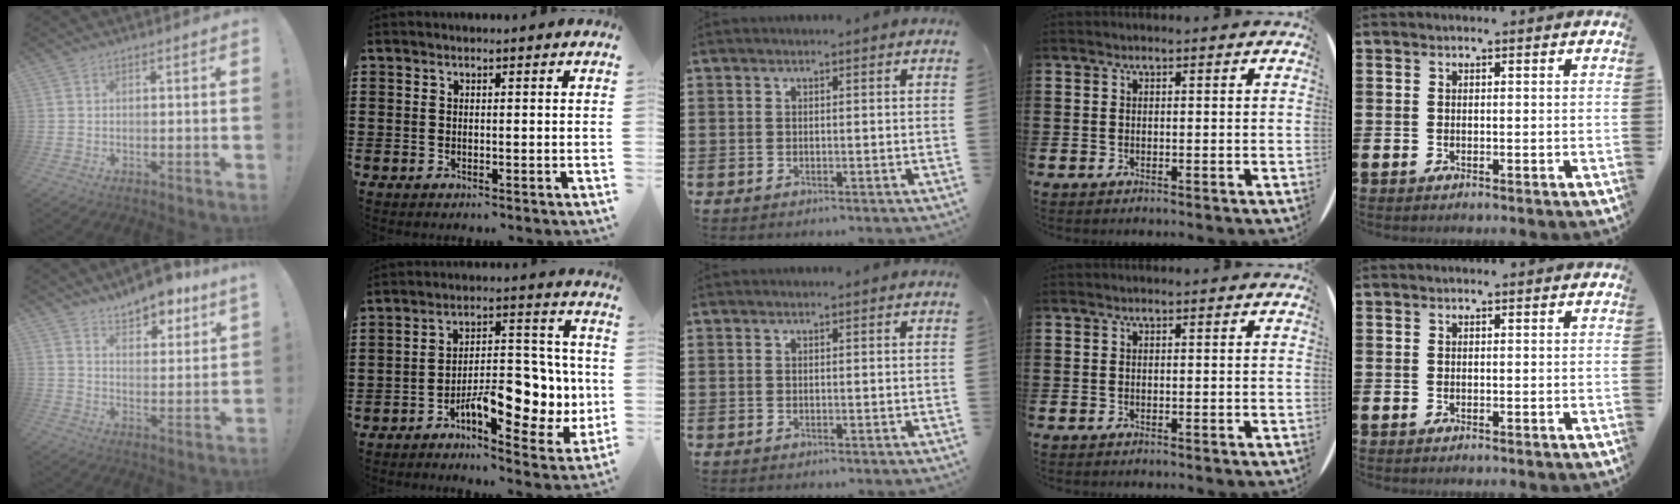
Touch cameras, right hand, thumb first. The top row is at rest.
{"thumb": {"total": 8.7, "force": [7.6, 1.8, 3.7], "torque": [-0.051, -0.061, 0.134]}, "index": {"total": 10.2, "force": [-3.4, 5.0, 8.3], "torque": [-0.096, 0.003, -0.057]}}